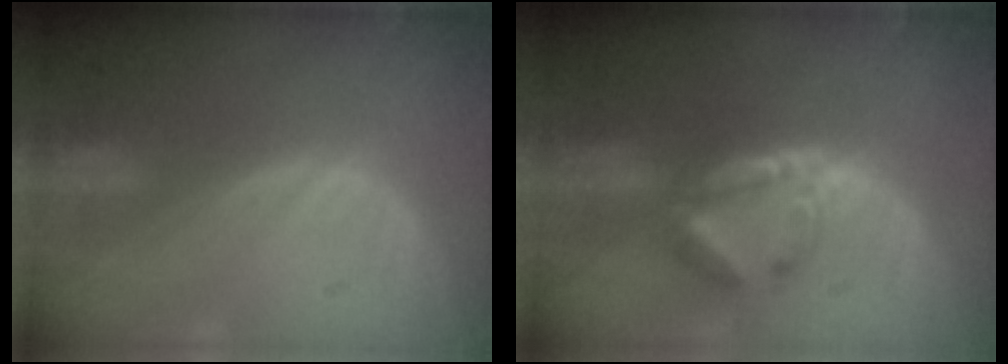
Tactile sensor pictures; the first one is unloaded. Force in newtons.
{"total": 6.0, "press": 5.7, "slide": 1.7}